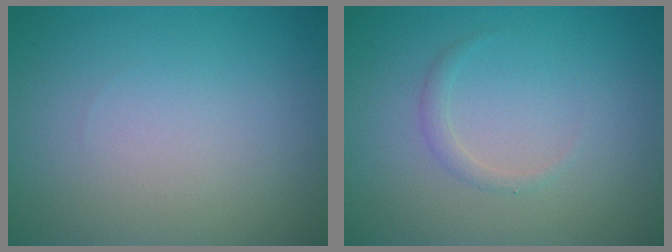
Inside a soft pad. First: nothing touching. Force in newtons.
{"total": 0.9, "press": 0.9, "slide": 0.1}